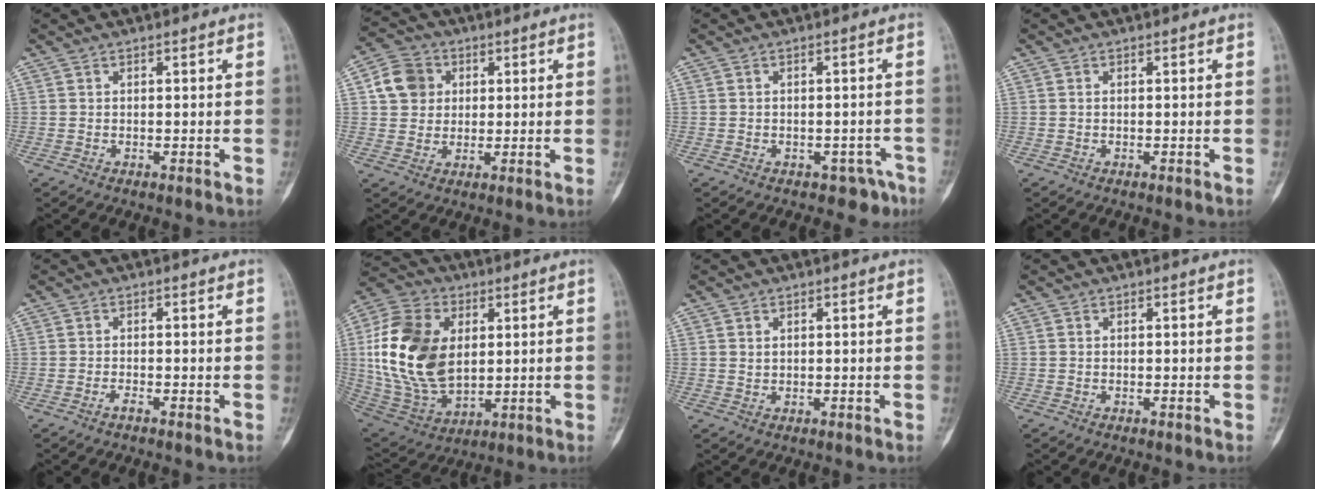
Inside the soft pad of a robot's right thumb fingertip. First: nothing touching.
{"total": 8.0, "force": [1.9, 7.0, 3.2], "torque": [-0.032, 0.002, 0.028]}
{"total": 3.9, "force": [-2.2, 3.0, 1.0], "torque": [0.009, 0.028, -0.021]}
{"total": 0.0}
{"total": 1.1, "force": [-0.9, 0.4, 0.5], "torque": [-0.010, 0.003, -0.018]}
{"total": 21.6, "force": [2.7, 14.3, 16.0], "torque": [-0.307, -0.012, 0.060]}
{"total": 1.2, "force": [0.3, 1.0, 0.6], "torque": [-0.002, -0.002, 0.008]}
{"total": 0.0}